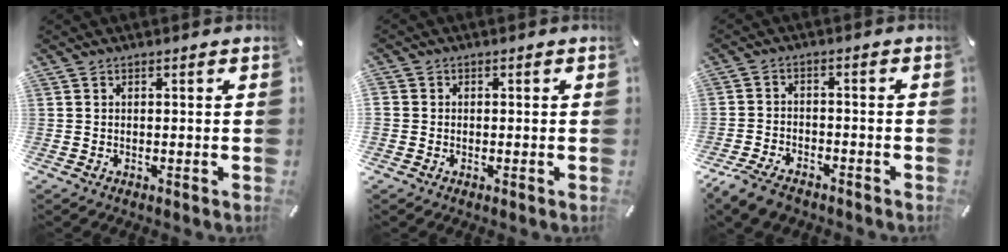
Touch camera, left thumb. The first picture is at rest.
{"total": 1.7, "force": [-0.4, 1.6, 0.1], "torque": [0.001, 0.007, -0.010]}
{"total": 5.3, "force": [-4.2, 2.4, 2.2], "torque": [-0.059, 0.014, -0.084]}